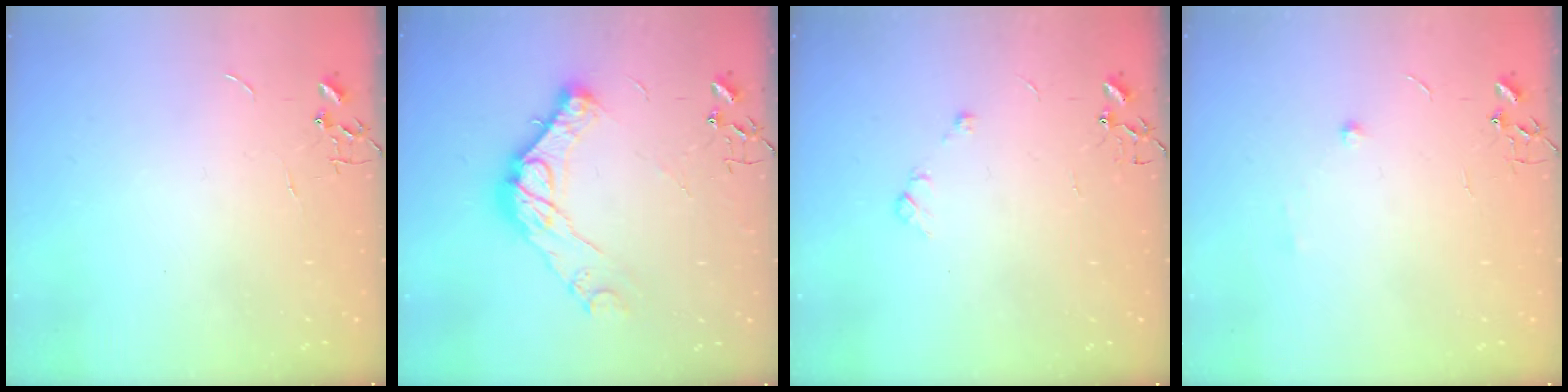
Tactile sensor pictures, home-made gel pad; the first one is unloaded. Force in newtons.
{"total": 16.1, "press": 16.1, "slide": 1.1}
{"total": 4.9, "press": 4.8, "slide": 1.2}
{"total": 5.0, "press": 4.8, "slide": 1.3}